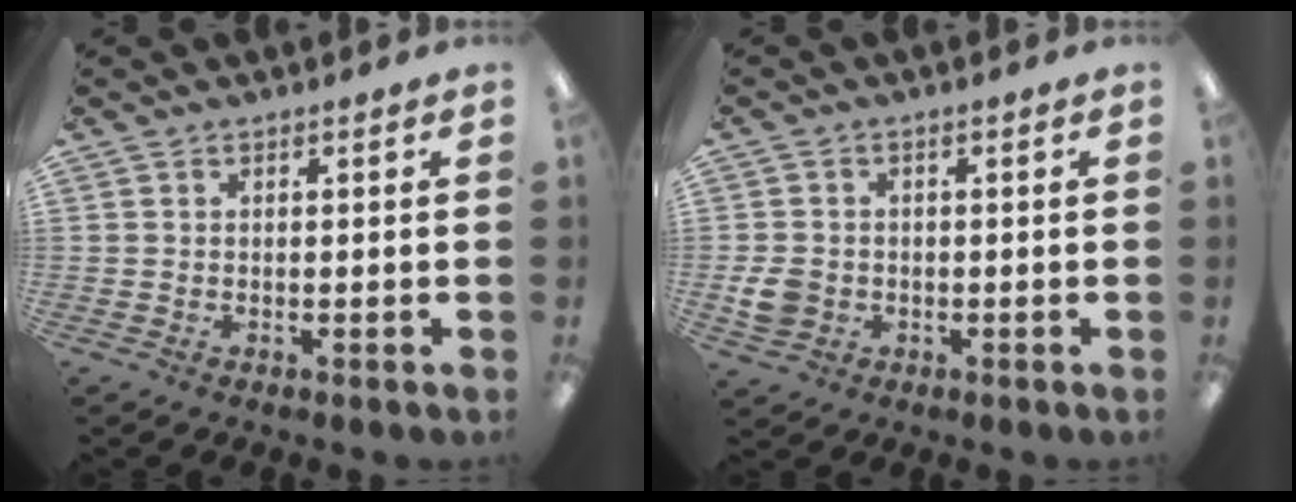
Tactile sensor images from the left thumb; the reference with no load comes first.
{"total": 4.8, "force": [-0.9, 4.2, 2.3], "torque": [-0.044, 0.000, -0.016]}